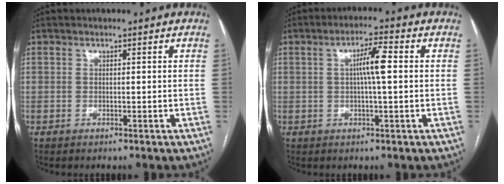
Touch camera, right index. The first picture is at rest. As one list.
[{"total": 5.1, "force": [0.5, 0.3, 5.0], "torque": [-0.091, 0.011, 0.008]}]